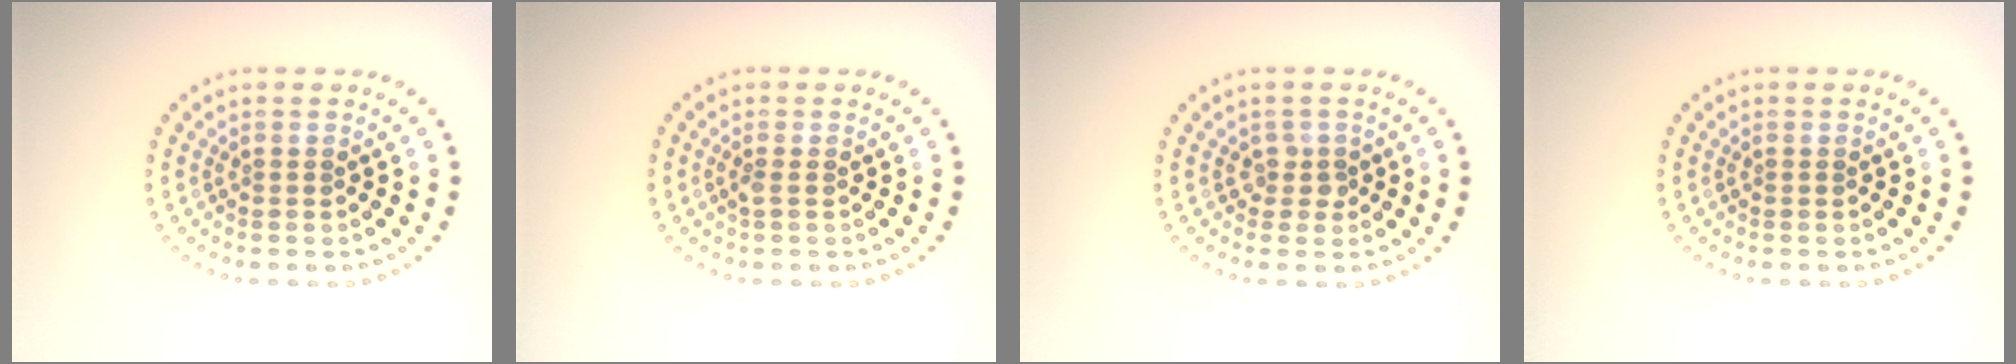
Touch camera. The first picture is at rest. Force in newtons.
{"total": 0.7, "press": 0.6, "slide": 0.3}
{"total": 1.2, "press": 1.1, "slide": 0.6}
{"total": 0.0}